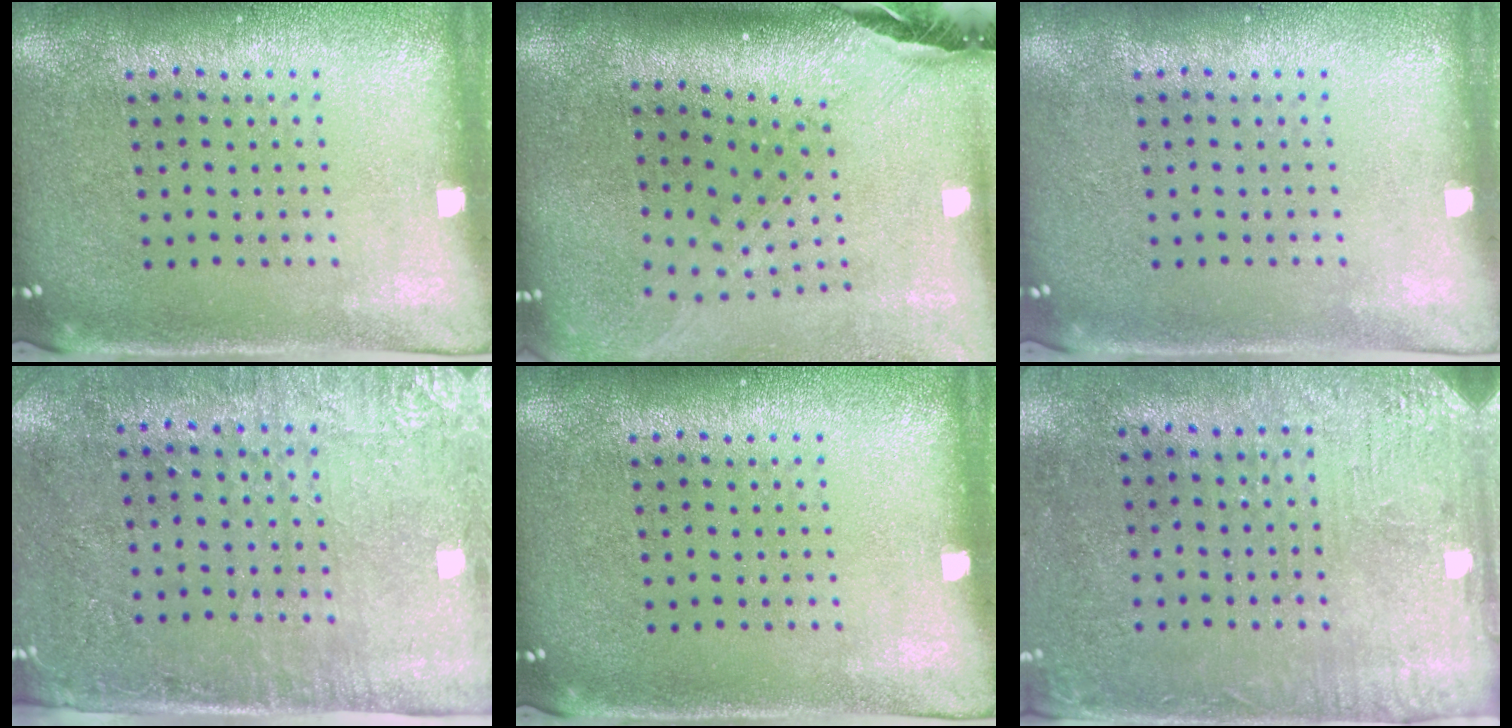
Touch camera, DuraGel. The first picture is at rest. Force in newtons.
{"total": 2.2, "press": 1.8, "slide": 1.4}
{"total": 0.0}
{"total": 2.9, "press": 2.5, "slide": 1.5}
{"total": 0.0}
{"total": 3.2, "press": 2.7, "slide": 1.8}